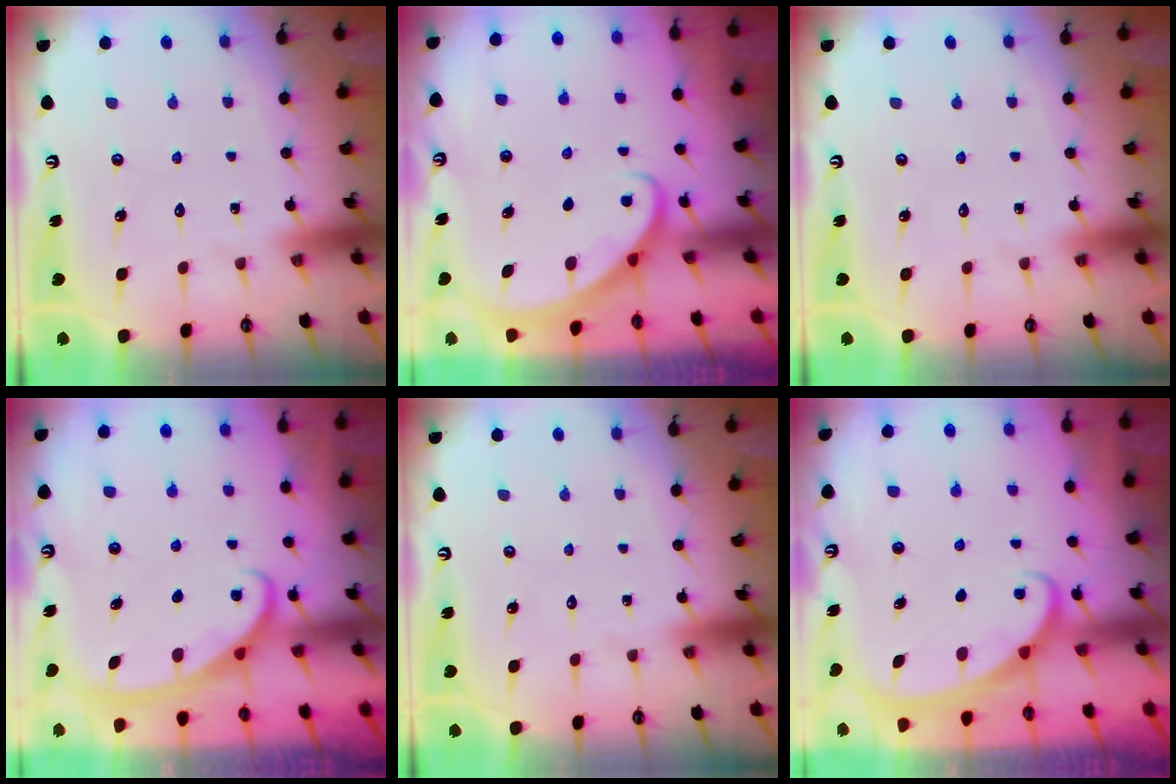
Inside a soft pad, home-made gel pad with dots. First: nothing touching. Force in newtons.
{"total": 2.9, "press": 2.9, "slide": 0.2}
{"total": 0.0}
{"total": 2.8, "press": 2.8, "slide": 0.4}
{"total": 0.0}
{"total": 2.3, "press": 2.3, "slide": 0.3}